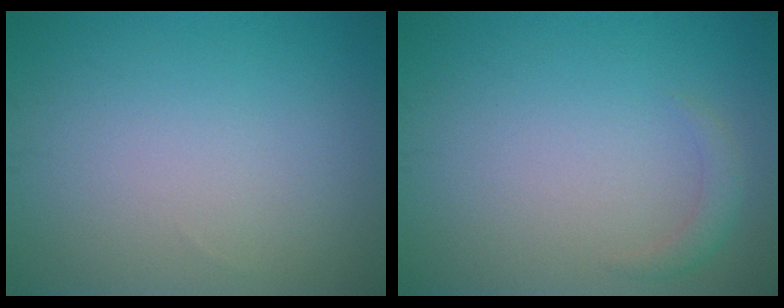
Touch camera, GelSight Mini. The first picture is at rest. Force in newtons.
{"total": 1.3, "press": 1.2, "slide": 0.1}